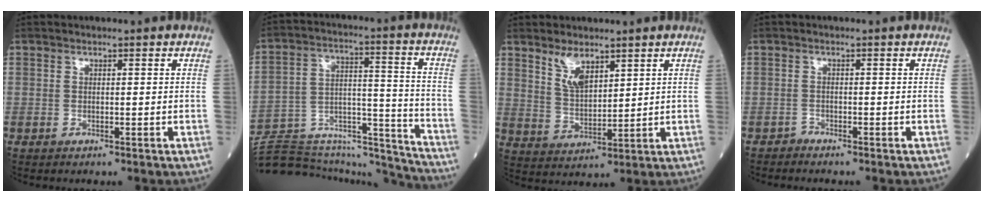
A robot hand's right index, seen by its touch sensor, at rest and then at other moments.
{"total": 23.9, "force": [-23.1, 3.1, 5.3], "torque": [-0.093, 0.036, -0.341]}
{"total": 5.5, "force": [3.7, 2.1, 3.5], "torque": [-0.075, -0.005, 0.079]}
{"total": 0.8, "force": [-0.7, -0.1, -0.3], "torque": [0.005, -0.003, -0.015]}